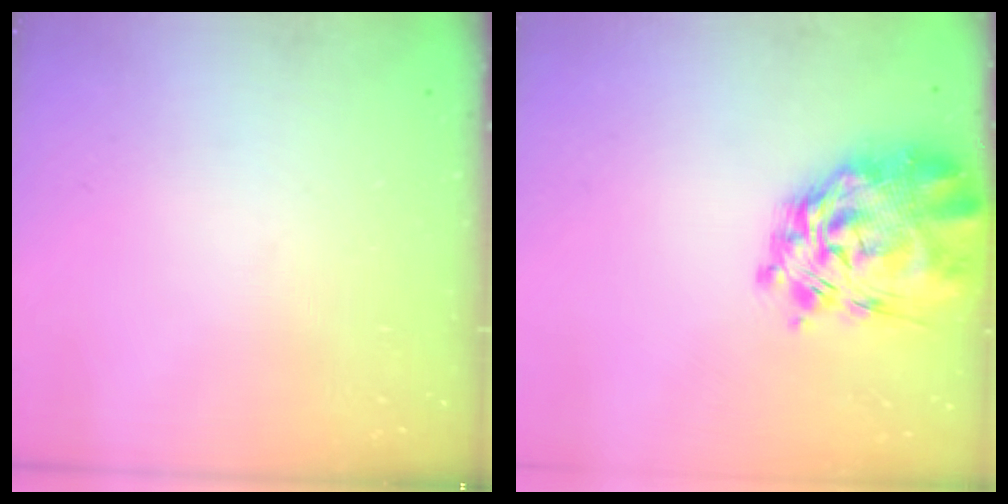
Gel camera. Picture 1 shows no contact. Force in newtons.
{"total": 8.4, "press": 7.6, "slide": 3.4}